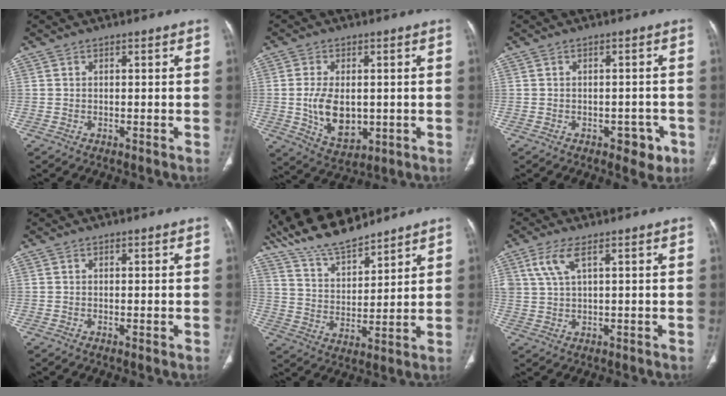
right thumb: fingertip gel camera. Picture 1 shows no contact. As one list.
[{"total": 9.4, "force": [-0.4, 5.8, 7.4], "torque": [-0.123, -0.010, 0.004]}, {"total": 4.3, "force": [-2.2, 2.7, 2.7], "torque": [-0.011, 0.013, -0.024]}, {"total": 0.5, "force": [-0.1, 0.1, 0.5], "torque": [-0.014, -0.004, 0.000]}, {"total": 13.4, "force": [11.7, 3.7, 5.3], "torque": [-0.079, -0.055, 0.221]}, {"total": 4.8, "force": [2.3, 1.5, 3.9], "torque": [-0.099, 0.000, 0.052]}]